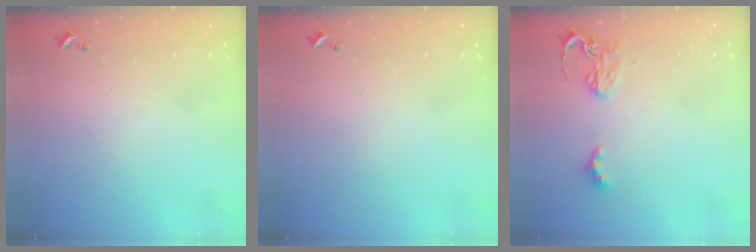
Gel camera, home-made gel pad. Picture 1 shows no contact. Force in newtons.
{"total": 0.0}
{"total": 2.9, "press": 2.8, "slide": 0.6}